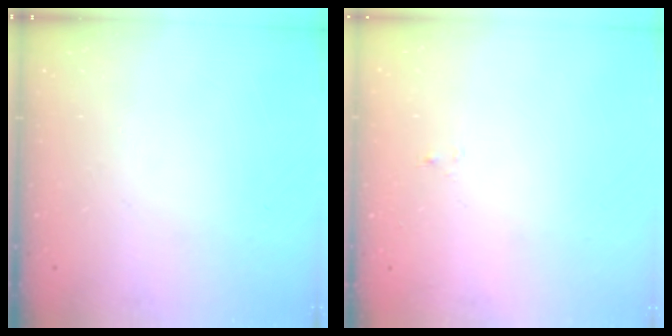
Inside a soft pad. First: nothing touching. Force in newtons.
{"total": 0.0}